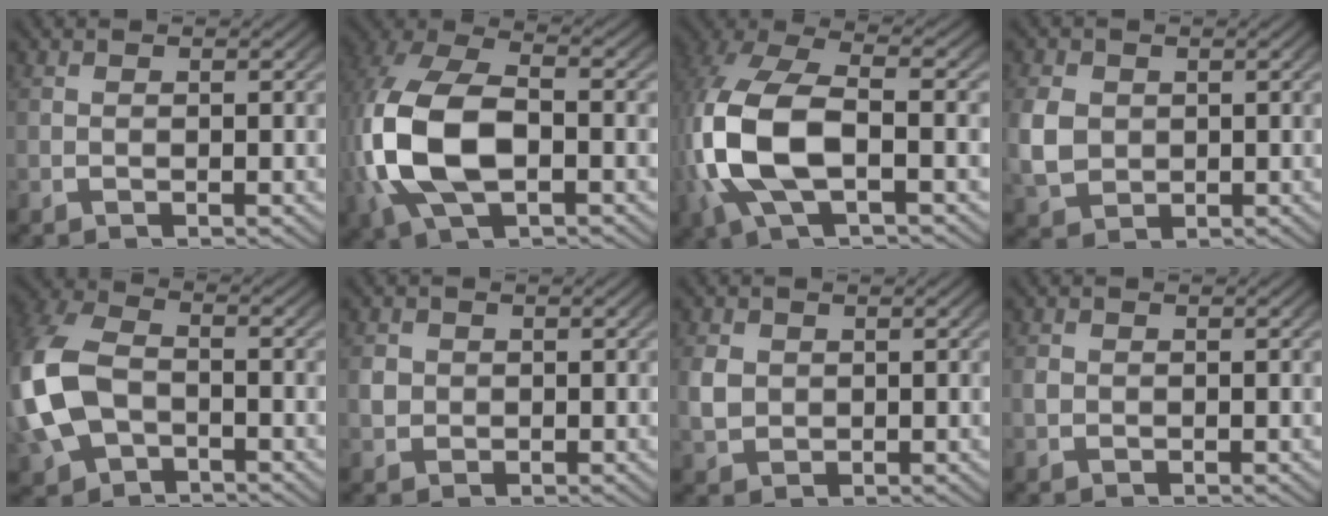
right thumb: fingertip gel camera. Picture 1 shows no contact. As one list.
[{"total": 13.7, "force": [-1.0, 8.8, 10.4], "torque": [-0.284, -0.049, 0.009]}, {"total": 12.6, "force": [-0.9, 7.4, 10.1], "torque": [-0.278, -0.043, 0.007]}, {"total": 4.4, "force": [0.2, 3.7, 2.3], "torque": [-0.067, -0.016, 0.020]}, {"total": 9.4, "force": [-1.4, 7.3, 5.7], "torque": [-0.185, -0.037, -0.003]}, {"total": 1.8, "force": [0.2, 1.7, 0.6], "torque": [-0.018, -0.005, 0.008]}, {"total": 2.5, "force": [0.4, 2.1, 1.2], "torque": [-0.031, -0.006, 0.018]}, {"total": 0.7, "force": [0.0, 0.6, 0.2], "torque": [-0.007, -0.003, 0.002]}]